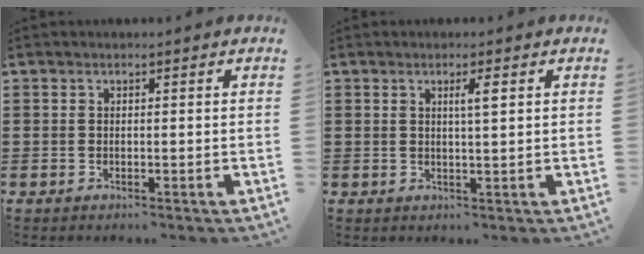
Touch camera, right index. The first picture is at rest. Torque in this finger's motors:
{"motor_torque": [-0.05, 0.18, 0.06, 0.02]}